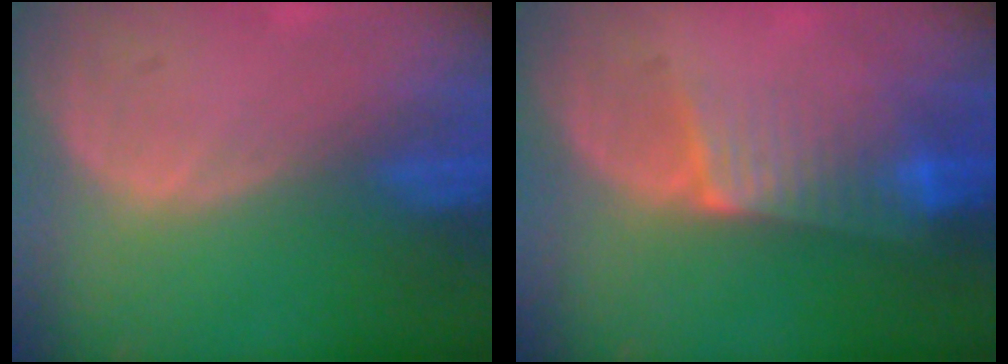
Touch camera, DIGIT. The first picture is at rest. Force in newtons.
{"total": 6.4, "press": 5.6, "slide": 3.1}